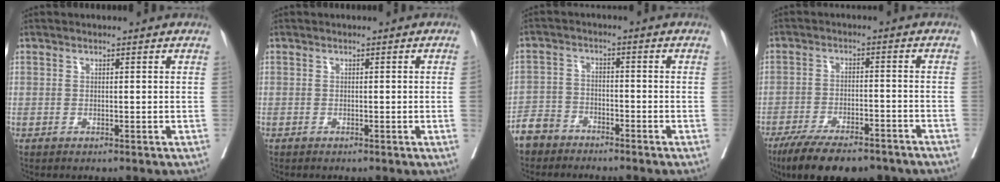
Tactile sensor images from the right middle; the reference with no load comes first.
{"total": 1.0, "force": [-0.1, -0.5, 0.8], "torque": [-0.008, -0.002, -0.001]}
{"total": 5.5, "force": [-4.7, 2.8, 0.4], "torque": [-0.016, -0.006, -0.098]}
{"total": 14.3, "force": [-11.2, 4.2, 7.8], "torque": [-0.131, -0.012, -0.173]}